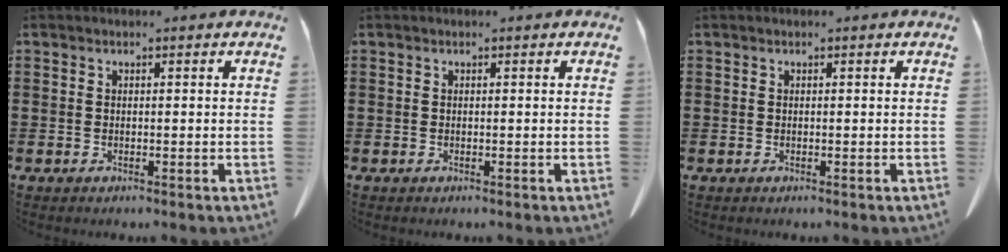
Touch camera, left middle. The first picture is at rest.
{"total": 0.0}
{"total": 0.0}